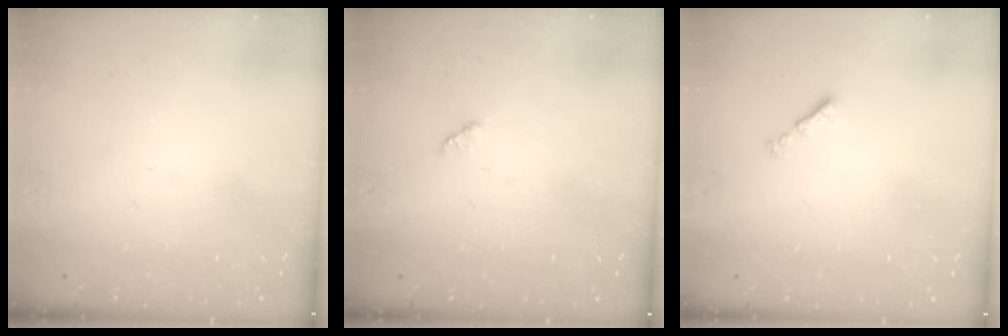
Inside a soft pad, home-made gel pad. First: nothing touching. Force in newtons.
{"total": 1.3, "press": 1.3, "slide": 0.2}
{"total": 1.3, "press": 1.2, "slide": 0.5}